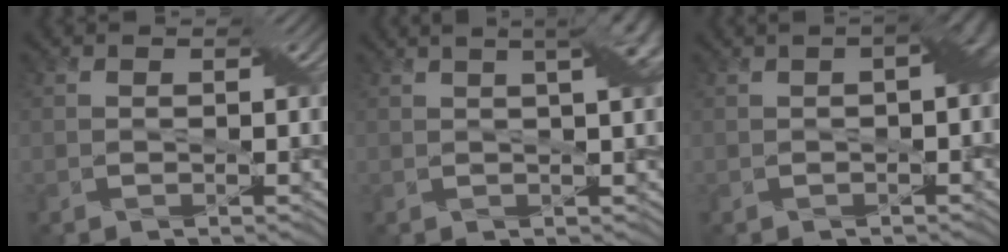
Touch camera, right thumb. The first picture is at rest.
{"total": 6.2, "force": [2.3, 2.1, 5.4], "torque": [-0.046, 0.033, 0.011]}
{"total": 4.0, "force": [0.1, 1.5, 3.7], "torque": [-0.043, 0.009, 0.005]}